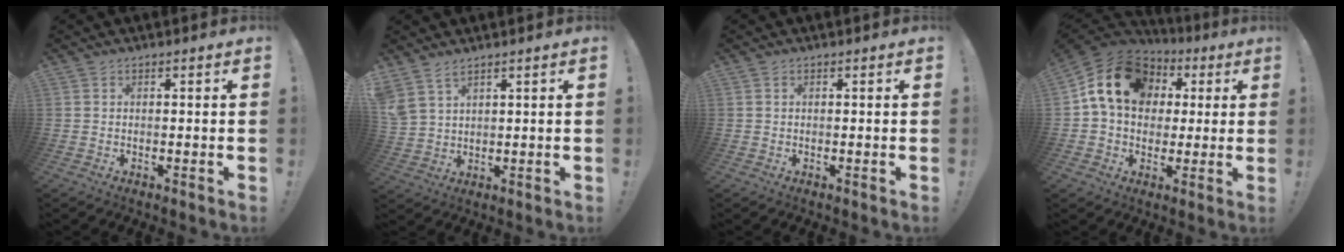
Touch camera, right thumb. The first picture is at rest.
{"total": 4.9, "force": [3.8, 1.9, 2.5], "torque": [-0.053, -0.015, 0.076]}
{"total": 0.0}
{"total": 16.6, "force": [4.8, 12.8, 9.5], "torque": [-0.145, -0.007, 0.091]}